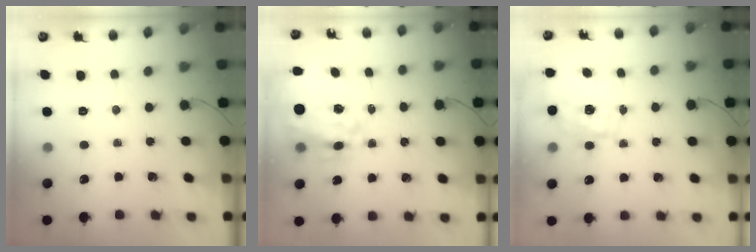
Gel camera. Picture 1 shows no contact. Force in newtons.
{"total": 13.5, "press": 12.7, "slide": 4.5}
{"total": 2.2, "press": 2.2, "slide": 0.4}